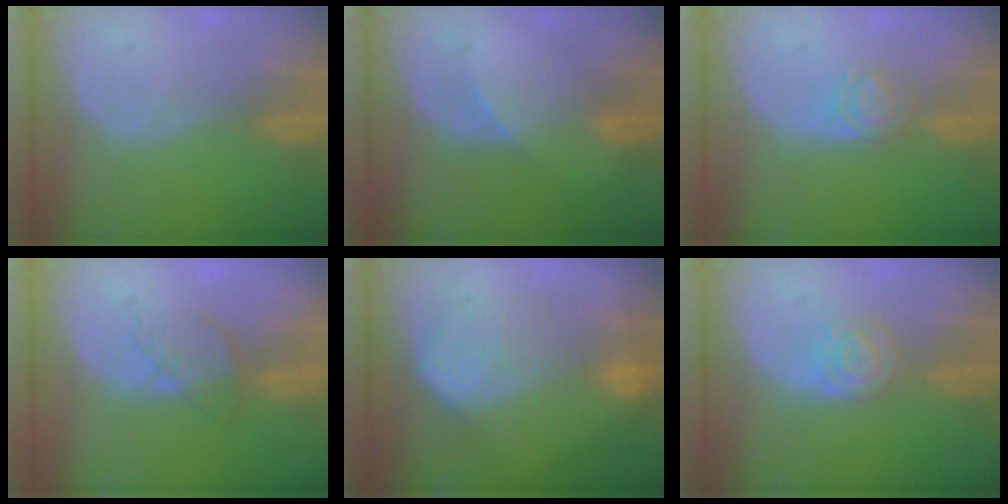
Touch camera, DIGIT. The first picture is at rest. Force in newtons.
{"total": 3.2, "press": 2.8, "slide": 1.4}
{"total": 3.8, "press": 3.4, "slide": 1.7}
{"total": 3.8, "press": 3.5, "slide": 1.5}
{"total": 10.0, "press": 10.0, "slide": 0.4}
{"total": 4.4, "press": 3.9, "slide": 2.0}